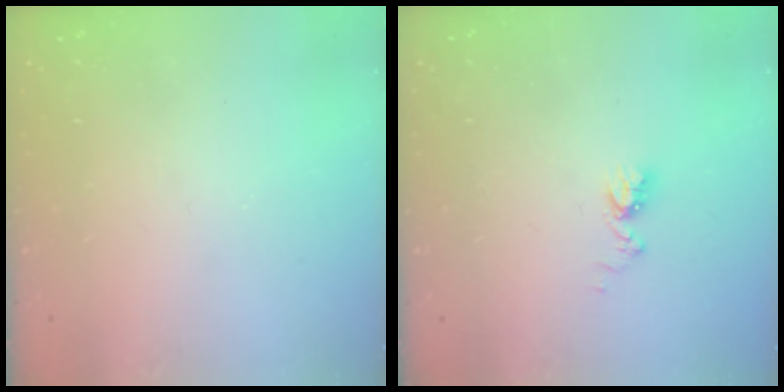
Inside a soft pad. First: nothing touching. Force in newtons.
{"total": 7.1, "press": 7.1, "slide": 0.8}